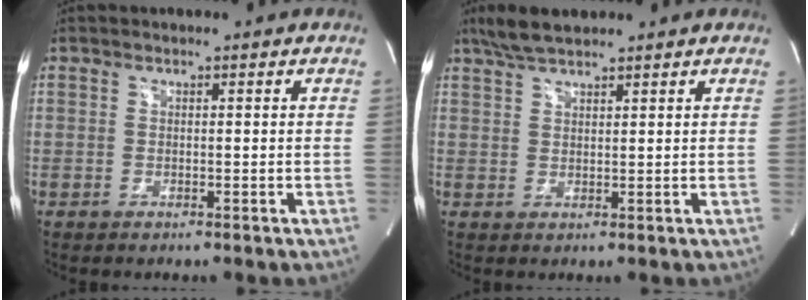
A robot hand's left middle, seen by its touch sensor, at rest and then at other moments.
{"total": 4.6, "force": [3.9, 0.8, 2.3], "torque": [-0.057, 0.012, 0.077]}